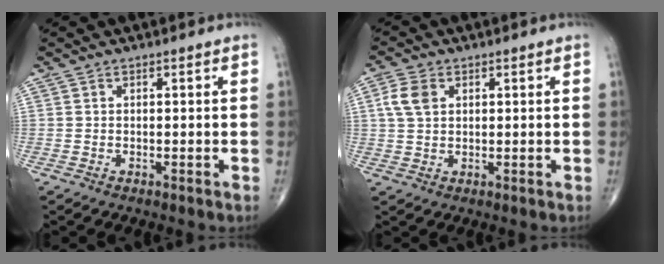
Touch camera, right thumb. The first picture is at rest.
{"total": 4.9, "force": [1.4, 3.4, 3.3], "torque": [-0.068, 0.005, 0.027]}